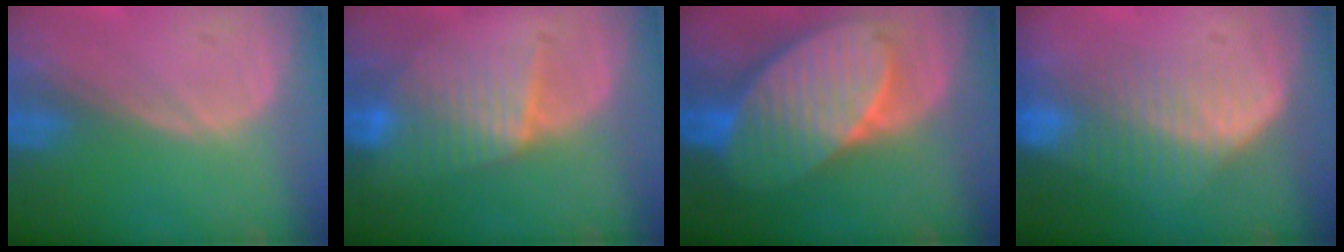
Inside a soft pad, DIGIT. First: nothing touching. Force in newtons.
{"total": 6.5, "press": 6.4, "slide": 1.0}
{"total": 10.6, "press": 10.6, "slide": 0.7}
{"total": 7.2, "press": 6.7, "slide": 2.7}